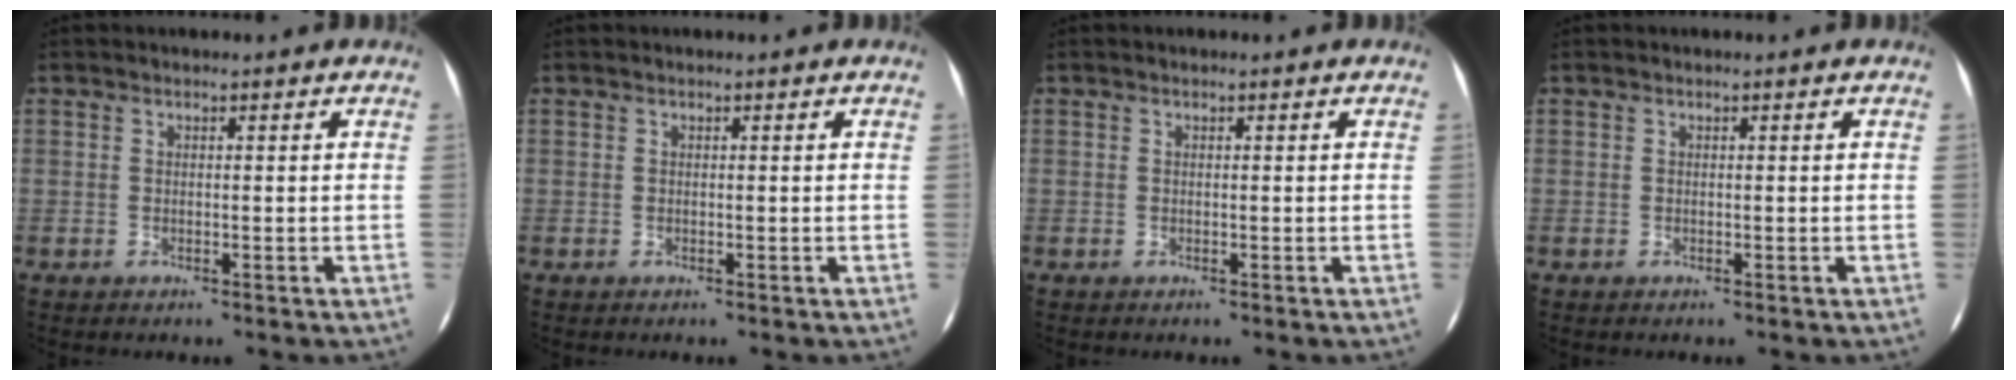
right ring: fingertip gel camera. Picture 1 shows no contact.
{"total": 0.0}
{"total": 0.0}
{"total": 0.0}